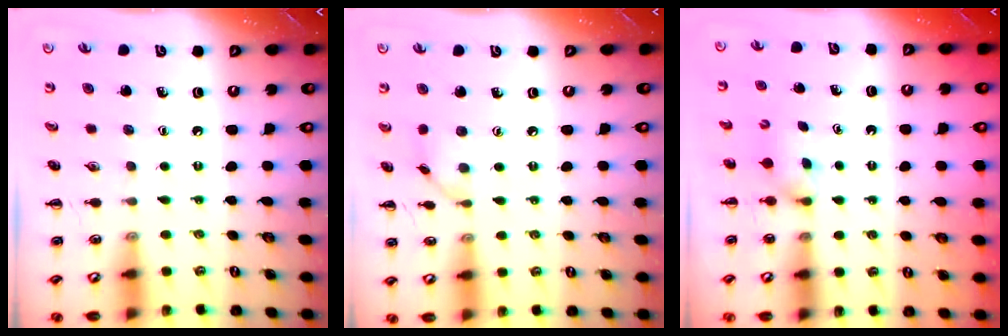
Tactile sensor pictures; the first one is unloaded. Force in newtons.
{"total": 5.1, "press": 4.6, "slide": 2.1}
{"total": 2.4, "press": 2.3, "slide": 0.9}